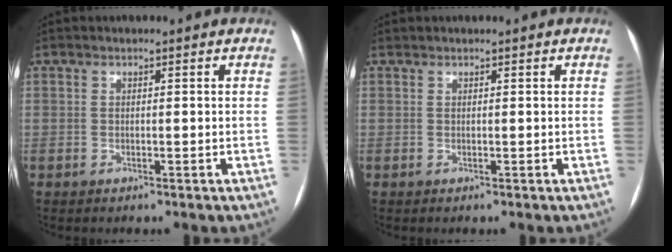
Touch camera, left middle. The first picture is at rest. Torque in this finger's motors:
{"motor_torque": [0.09, -0.27, -0.02, 0.01]}